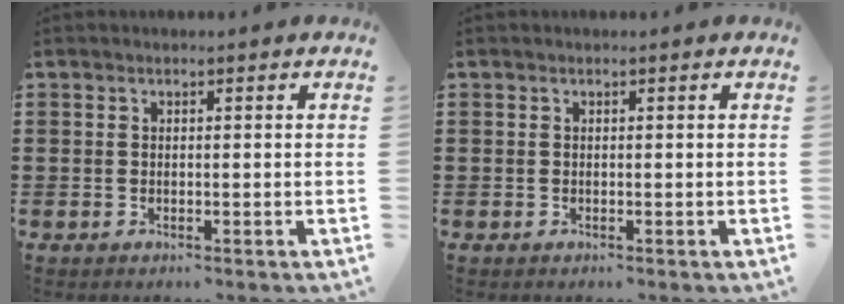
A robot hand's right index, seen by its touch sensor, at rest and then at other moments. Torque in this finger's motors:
{"motor_torque": [0.09, 0.62, 0.00, 0.00]}